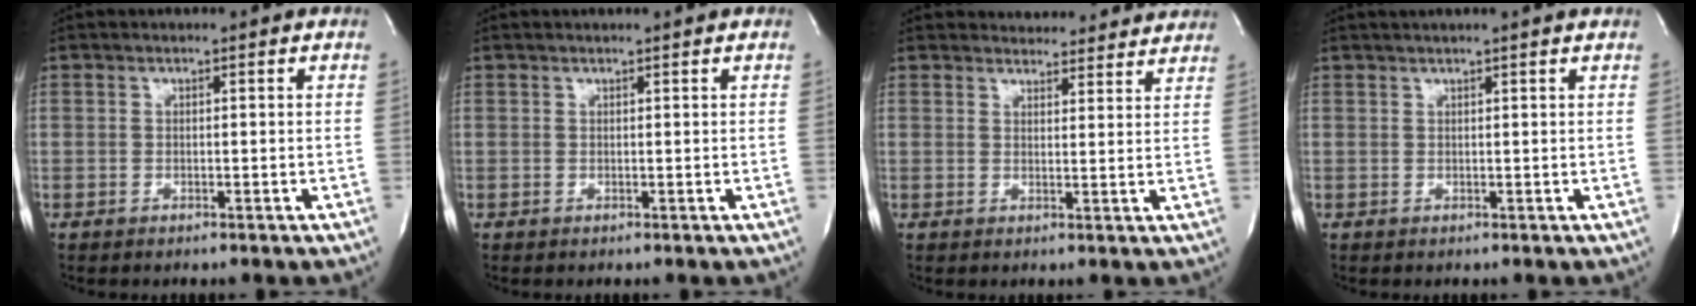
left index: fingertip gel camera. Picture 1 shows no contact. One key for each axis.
{"total": 1.0, "fx": 0.9, "fy": -0.3, "fz": 0.3, "tx": -0.008, "ty": 0.000, "tz": 0.015}
{"total": 10.7, "fx": 10.3, "fy": 2.6, "fz": 1.7, "tx": -0.004, "ty": 0.009, "tz": 0.111}
{"total": 4.5, "fx": 3.9, "fy": -0.8, "fz": 2.2, "tx": -0.027, "ty": 0.026, "tz": 0.051}